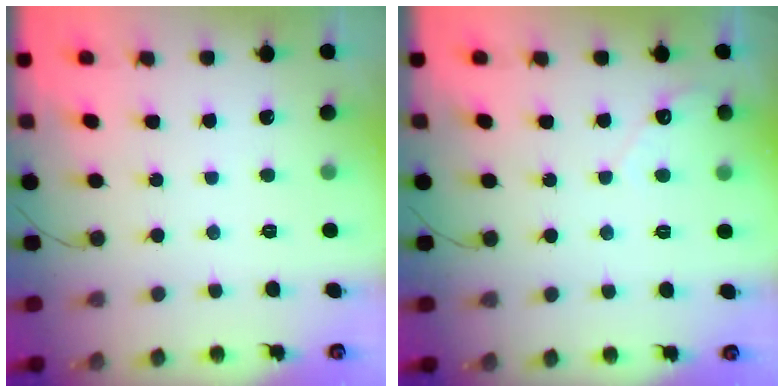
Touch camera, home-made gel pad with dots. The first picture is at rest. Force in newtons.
{"total": 2.7, "press": 2.7, "slide": 0.2}